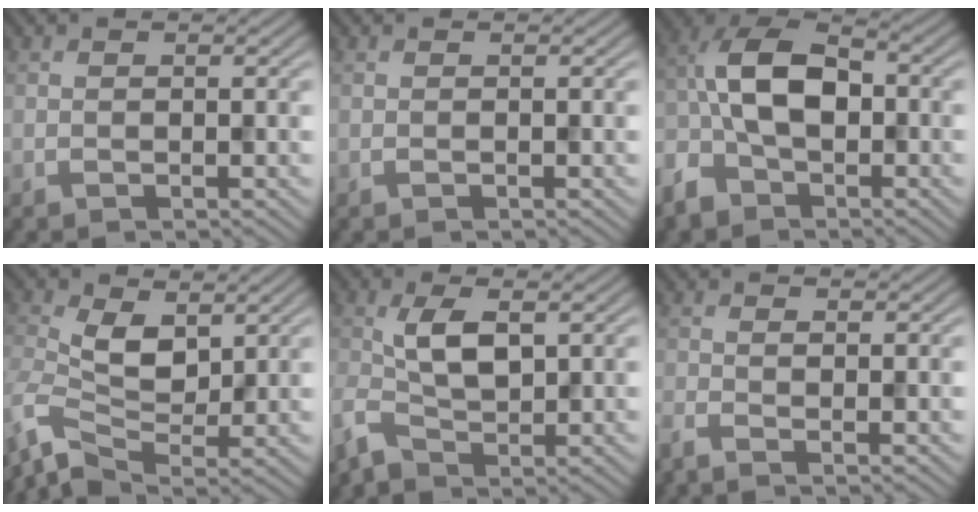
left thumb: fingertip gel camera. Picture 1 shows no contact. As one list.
[{"total": 0.0}, {"total": 9.1, "force": [-3.2, 5.6, 6.4], "torque": [-0.143, 0.007, -0.078]}, {"total": 5.5, "force": [-0.7, 3.3, 4.4], "torque": [-0.099, 0.004, -0.027]}, {"total": 5.1, "force": [-0.6, 2.7, 4.3], "torque": [-0.106, 0.002, -0.017]}, {"total": 2.3, "force": [-1.4, 0.4, 1.8], "torque": [-0.038, -0.004, -0.039]}]